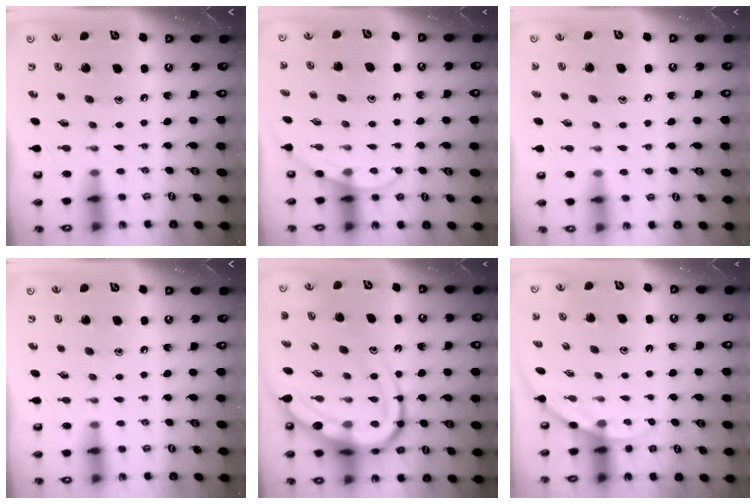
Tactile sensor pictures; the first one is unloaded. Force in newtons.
{"total": 5.1, "press": 5.1, "slide": 0.2}
{"total": 6.2, "press": 6.2, "slide": 0.6}
{"total": 0.0}
{"total": 18.6, "press": 18.5, "slide": 1.9}
{"total": 3.2, "press": 3.2, "slide": 0.2}